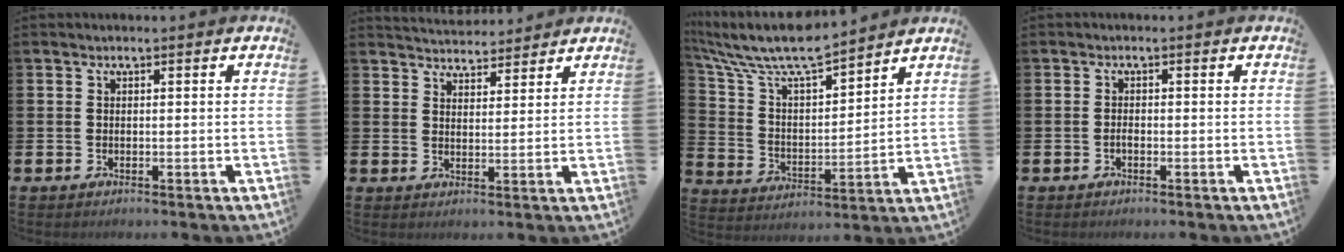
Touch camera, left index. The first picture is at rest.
{"total": 4.1, "force": [4.1, 0.7, -0.3], "torque": [-0.005, -0.022, 0.075]}
{"total": 9.7, "force": [8.9, 1.6, 3.4], "torque": [-0.111, -0.055, 0.156]}
{"total": 0.8, "force": [-0.5, 0.3, 0.5], "torque": [-0.010, -0.002, -0.010]}